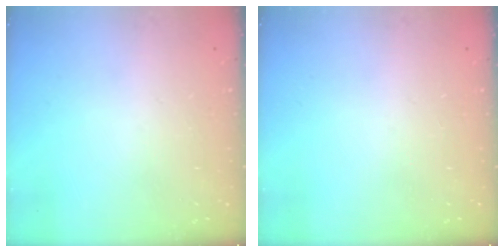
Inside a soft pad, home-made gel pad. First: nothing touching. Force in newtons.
{"total": 0.0}